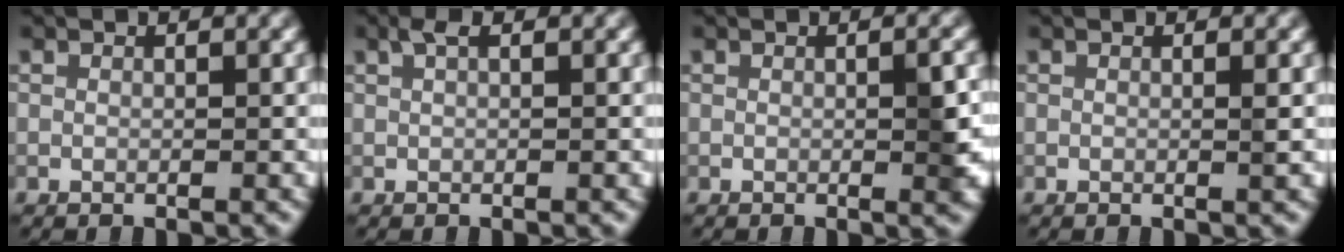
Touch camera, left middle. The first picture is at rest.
{"total": 1.0, "force": [0.6, 0.2, 0.8], "torque": [-0.018, 0.005, 0.010]}
{"total": 2.3, "force": [-0.2, 0.3, 2.2], "torque": [-0.032, 0.000, -0.002]}
{"total": 0.5, "force": [0.0, -0.1, 0.5], "torque": [-0.009, -0.001, -0.001]}